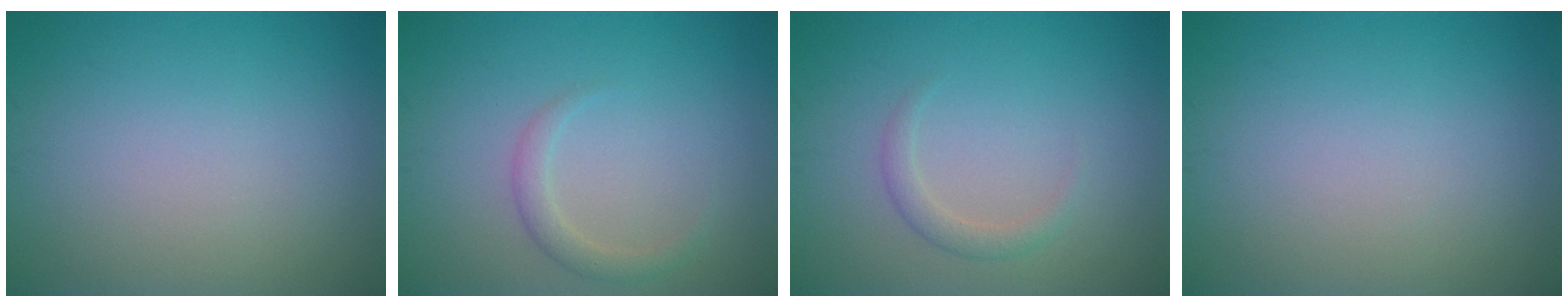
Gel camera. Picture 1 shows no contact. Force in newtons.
{"total": 1.6, "press": 1.6, "slide": 0.1}
{"total": 1.6, "press": 1.6, "slide": 0.1}
{"total": 0.0}